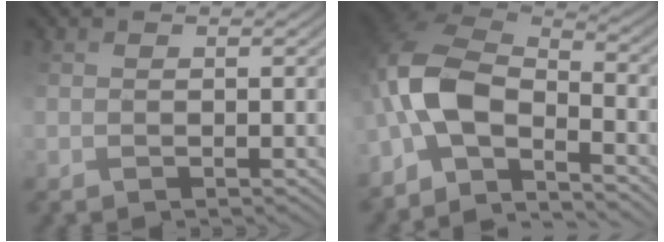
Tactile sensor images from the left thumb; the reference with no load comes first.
{"total": 10.4, "force": [-4.5, 4.8, 8.1], "torque": [-0.187, 0.005, -0.102]}